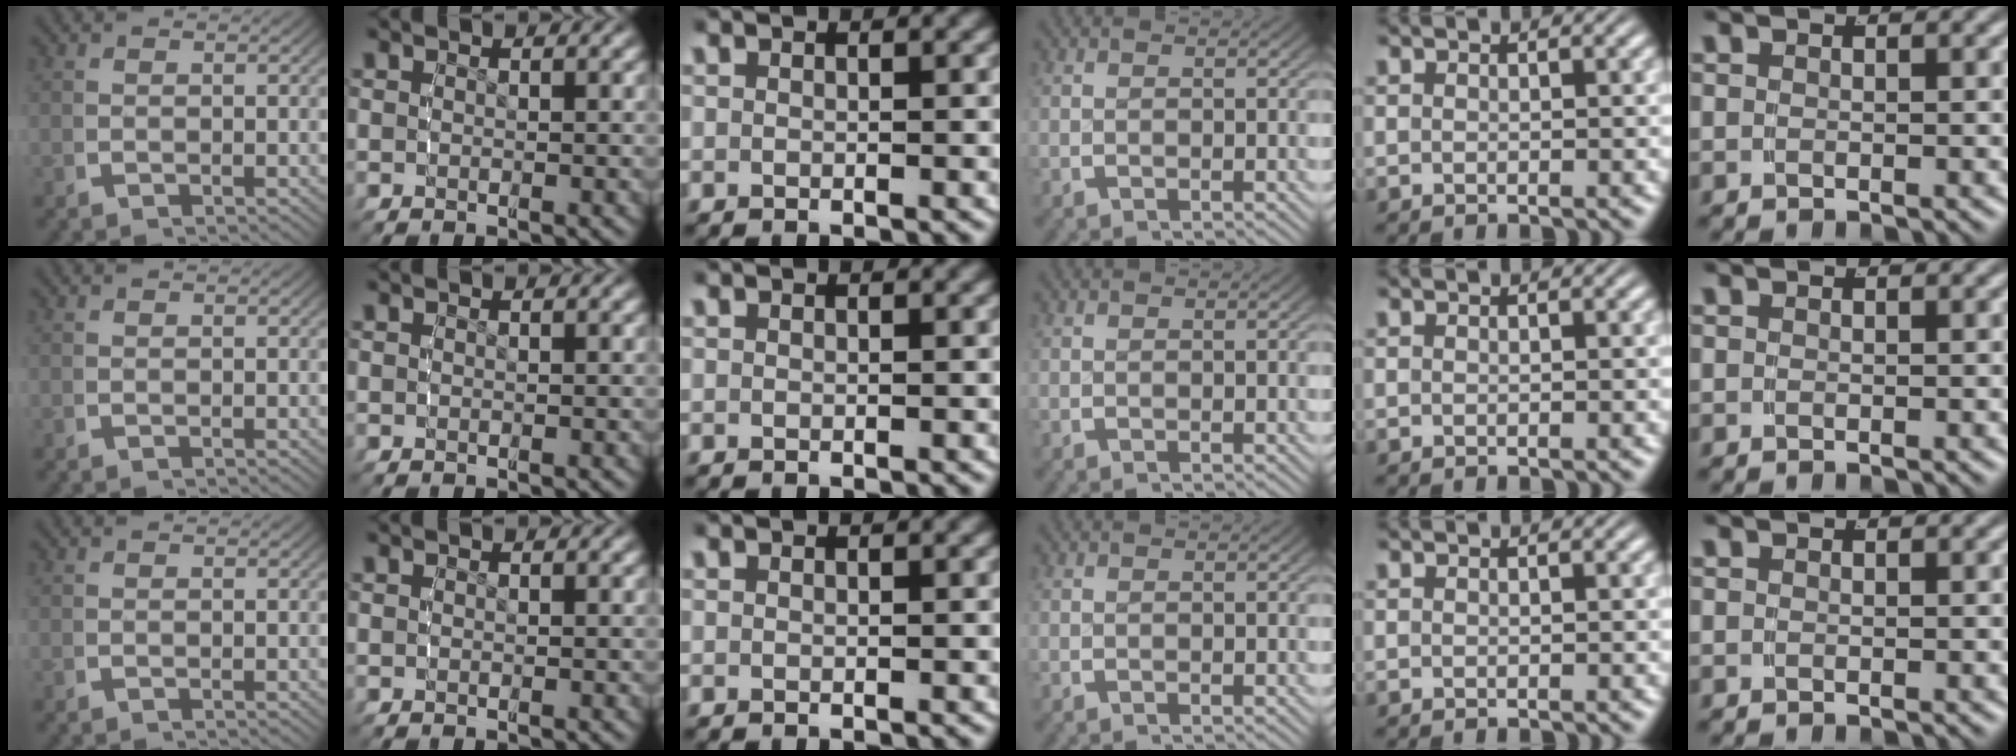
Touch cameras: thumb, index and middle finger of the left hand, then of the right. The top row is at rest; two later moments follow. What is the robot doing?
{"motion": "reach", "object": "shirt"}